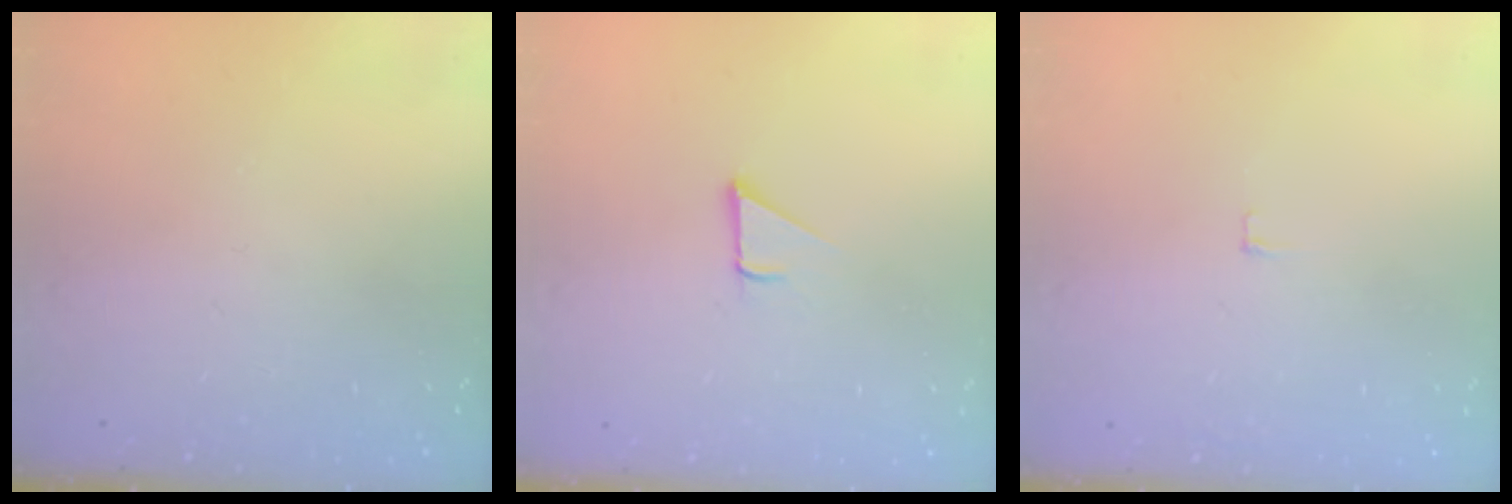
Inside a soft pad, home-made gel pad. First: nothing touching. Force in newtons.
{"total": 1.9, "press": 1.9, "slide": 0.1}
{"total": 3.4, "press": 3.4, "slide": 0.3}